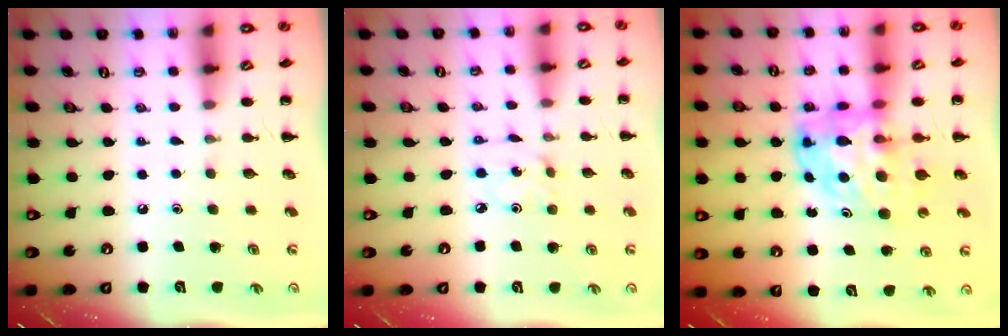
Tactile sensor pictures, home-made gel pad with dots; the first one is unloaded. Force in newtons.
{"total": 1.5, "press": 1.4, "slide": 0.5}
{"total": 10.5, "press": 10.0, "slide": 3.4}